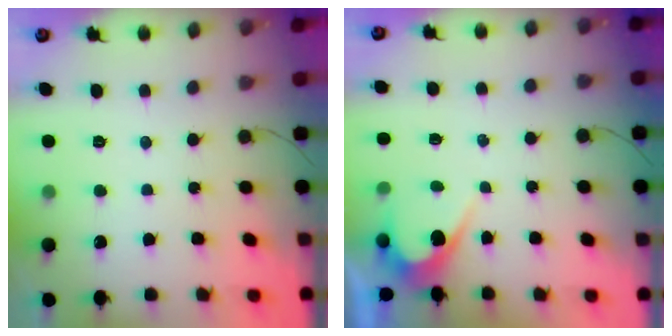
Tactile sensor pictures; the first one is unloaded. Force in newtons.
{"total": 5.2, "press": 5.2, "slide": 0.3}